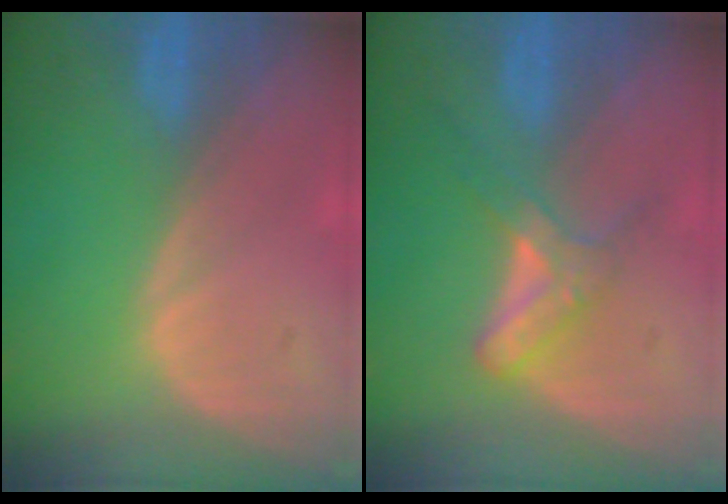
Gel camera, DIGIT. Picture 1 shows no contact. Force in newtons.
{"total": 5.6, "press": 4.9, "slide": 2.8}